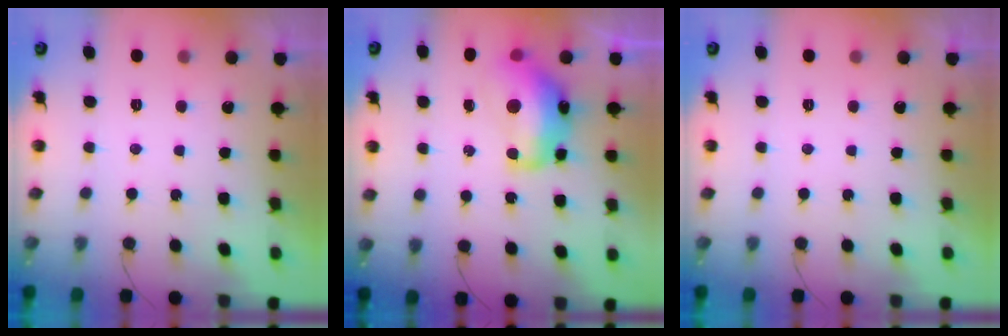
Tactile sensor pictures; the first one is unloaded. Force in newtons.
{"total": 14.2, "press": 14.1, "slide": 1.4}
{"total": 0.0}